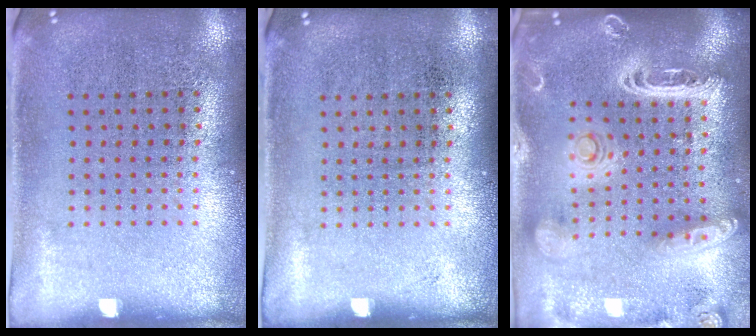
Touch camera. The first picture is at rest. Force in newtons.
{"total": 0.0}
{"total": 3.2, "press": 2.7, "slide": 1.7}